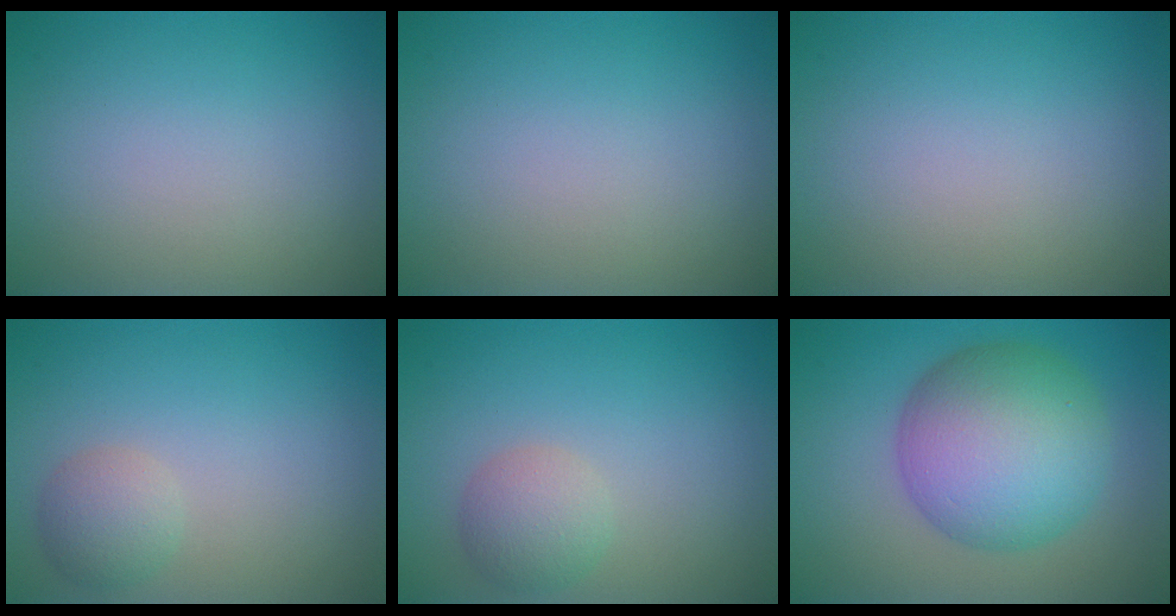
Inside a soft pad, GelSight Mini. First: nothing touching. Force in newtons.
{"total": 0.0}
{"total": 0.0}
{"total": 2.3, "press": 2.3, "slide": 0.2}
{"total": 2.7, "press": 2.7, "slide": 0.1}
{"total": 10.2, "press": 10.2, "slide": 0.2}